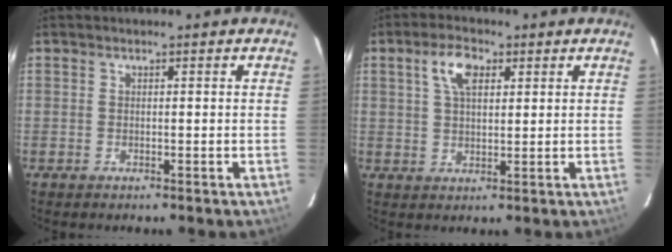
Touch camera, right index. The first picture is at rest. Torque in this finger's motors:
{"motor_torque": [0.79, 0.45, 0.34, 0.10]}